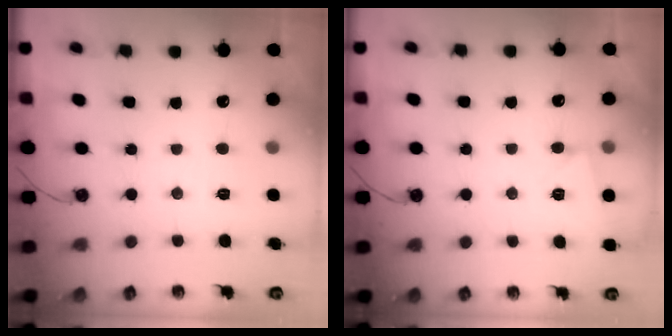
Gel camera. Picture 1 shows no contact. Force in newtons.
{"total": 5.3, "press": 2.4, "slide": 4.7}